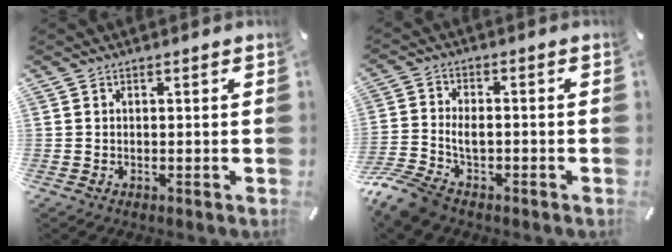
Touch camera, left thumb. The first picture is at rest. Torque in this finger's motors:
{"motor_torque": [0.16, 2.57, 0.40, 0.40, 0.12]}